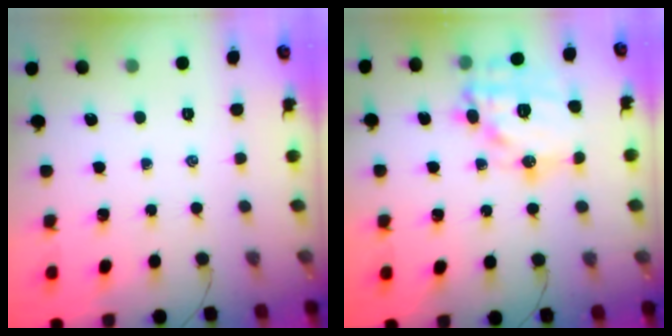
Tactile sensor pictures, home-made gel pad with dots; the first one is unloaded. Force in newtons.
{"total": 17.5, "press": 17.4, "slide": 1.7}